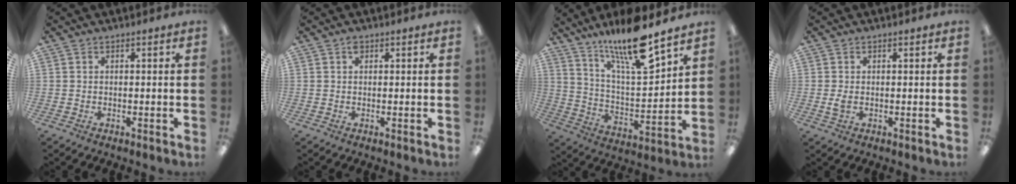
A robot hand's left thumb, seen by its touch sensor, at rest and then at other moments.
{"total": 1.0, "force": [0.5, 0.6, 0.6], "torque": [-0.013, 0.004, 0.008]}
{"total": 16.9, "force": [13.7, 2.6, 9.5], "torque": [-0.174, -0.088, 0.228]}
{"total": 2.0, "force": [0.0, 1.1, 1.6], "torque": [-0.030, -0.003, -0.005]}